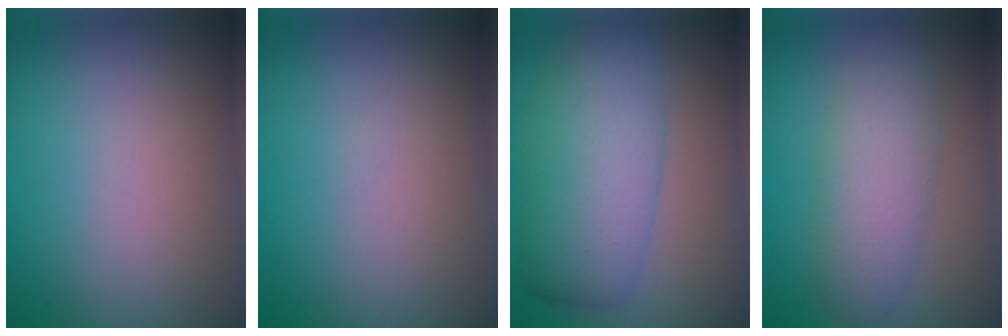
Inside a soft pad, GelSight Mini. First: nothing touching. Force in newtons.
{"total": 0.0}
{"total": 7.9, "press": 7.9, "slide": 0.1}
{"total": 4.5, "press": 4.5, "slide": 0.1}